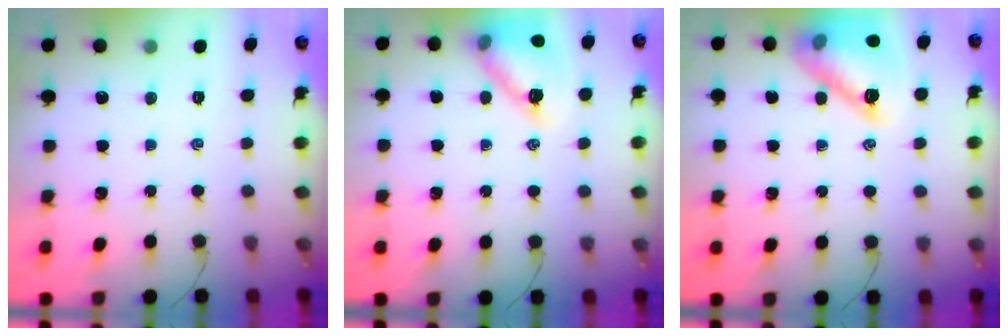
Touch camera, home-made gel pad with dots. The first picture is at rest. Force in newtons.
{"total": 15.5, "press": 15.4, "slide": 1.8}
{"total": 14.2, "press": 14.2, "slide": 0.7}